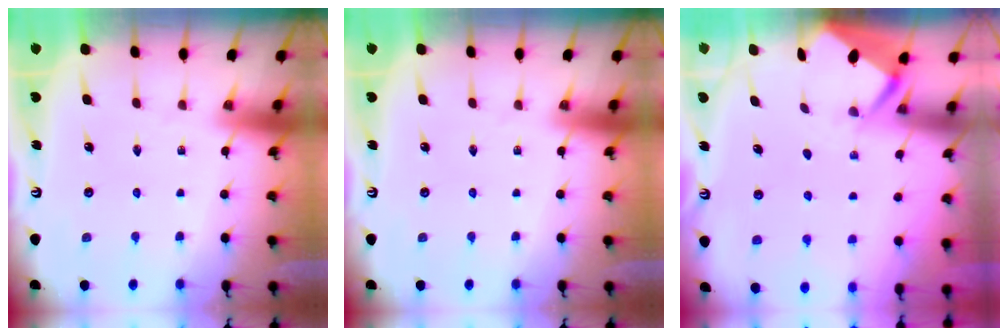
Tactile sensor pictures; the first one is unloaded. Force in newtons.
{"total": 0.0}
{"total": 2.6, "press": 2.6, "slide": 0.4}